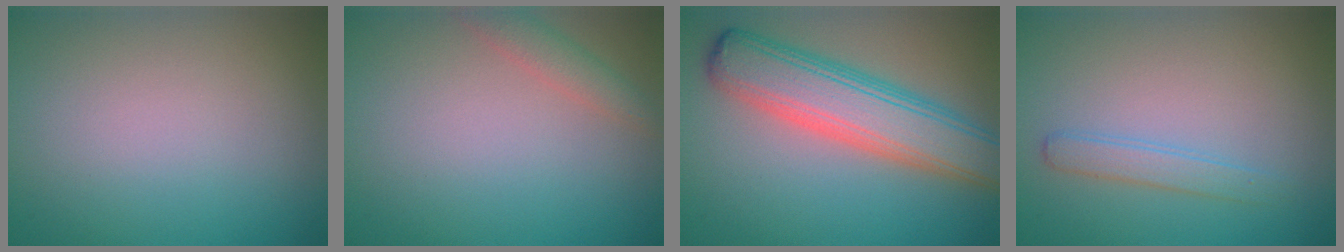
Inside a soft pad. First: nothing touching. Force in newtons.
{"total": 1.9, "press": 1.9, "slide": 0.1}
{"total": 7.6, "press": 7.6, "slide": 0.2}
{"total": 1.7, "press": 1.7, "slide": 0.1}